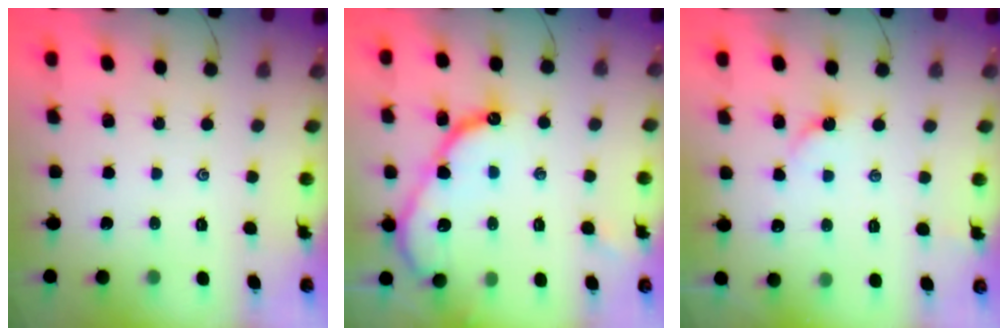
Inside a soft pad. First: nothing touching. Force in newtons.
{"total": 13.0, "press": 12.9, "slide": 1.2}
{"total": 2.7, "press": 2.7, "slide": 0.4}